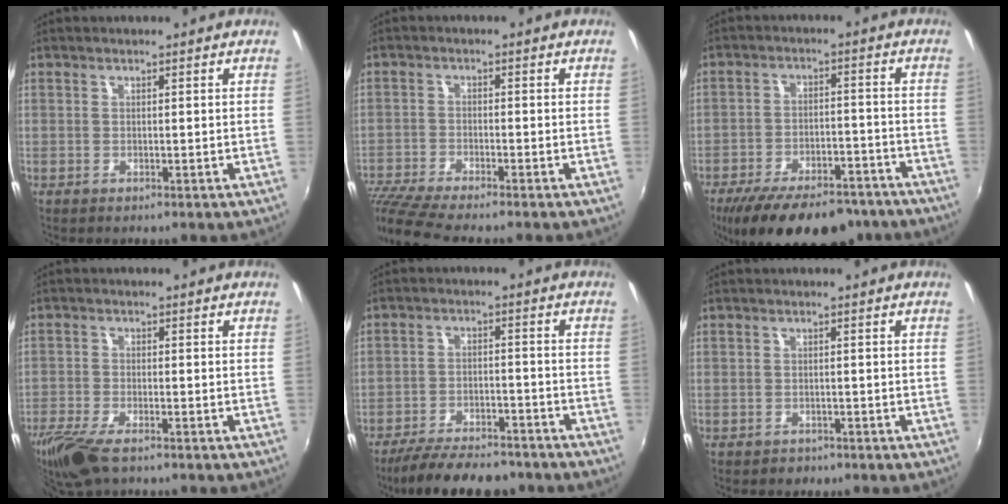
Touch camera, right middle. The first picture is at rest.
{"total": 9.0, "force": [-8.1, -0.1, 4.0], "torque": [-0.107, -0.033, -0.151]}
{"total": 20.3, "force": [-15.9, 7.6, 10.2], "torque": [-0.192, -0.016, -0.222]}
{"total": 9.4, "force": [-6.9, 2.8, 5.8], "torque": [-0.144, -0.033, -0.133]}
{"total": 13.7, "force": [-11.5, 4.2, 6.1], "torque": [-0.132, -0.010, -0.173]}
{"total": 1.3, "force": [-0.9, 0.9, 0.0], "torque": [-0.004, 0.000, -0.013]}